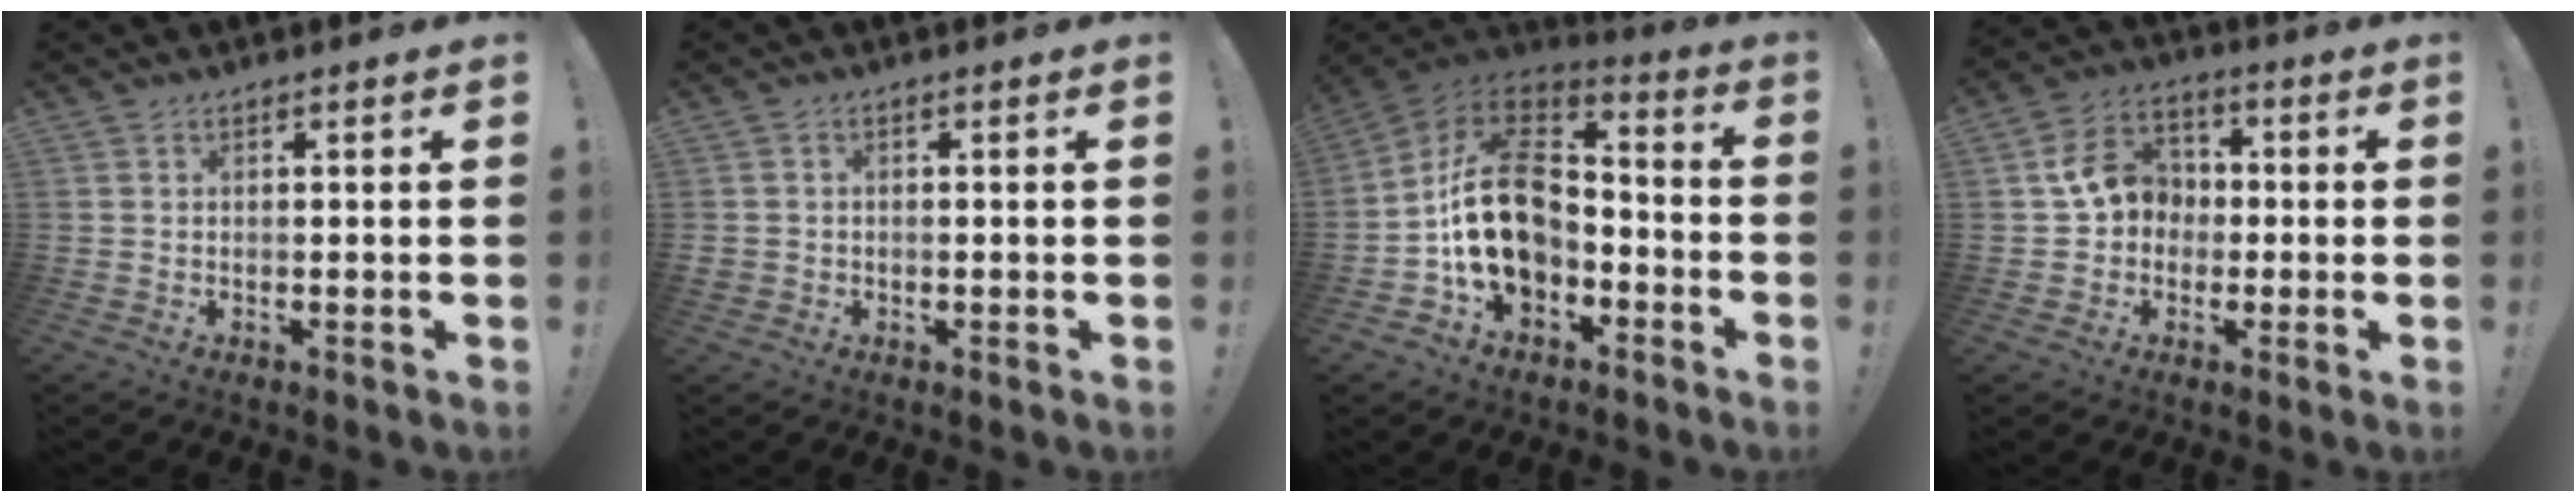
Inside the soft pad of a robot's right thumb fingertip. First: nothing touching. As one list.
[{"total": 1.8, "force": [-0.2, 1.7, 0.6], "torque": [-0.011, 0.004, -0.003]}, {"total": 20.9, "force": [-1.7, 15.1, 14.3], "torque": [-0.244, 0.023, -0.017]}, {"total": 11.8, "force": [0.6, 10.3, 5.8], "torque": [-0.090, 0.024, 0.019]}]